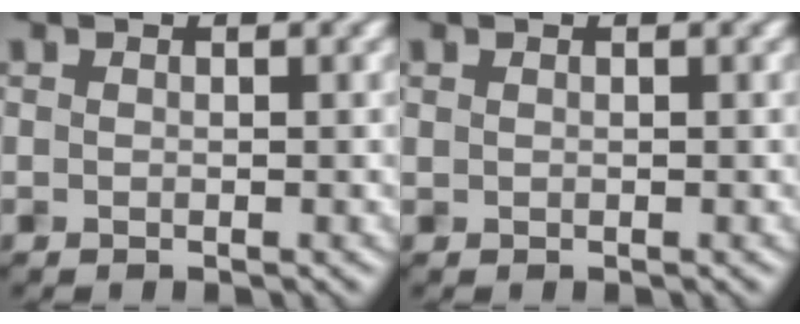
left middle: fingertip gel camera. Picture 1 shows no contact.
{"total": 0.0}